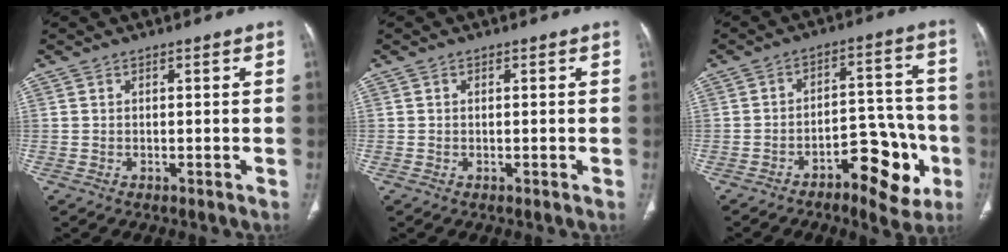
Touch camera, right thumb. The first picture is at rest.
{"total": 0.0}
{"total": 12.8, "force": [-5.9, 6.0, 9.7], "torque": [-0.094, 0.047, -0.080]}